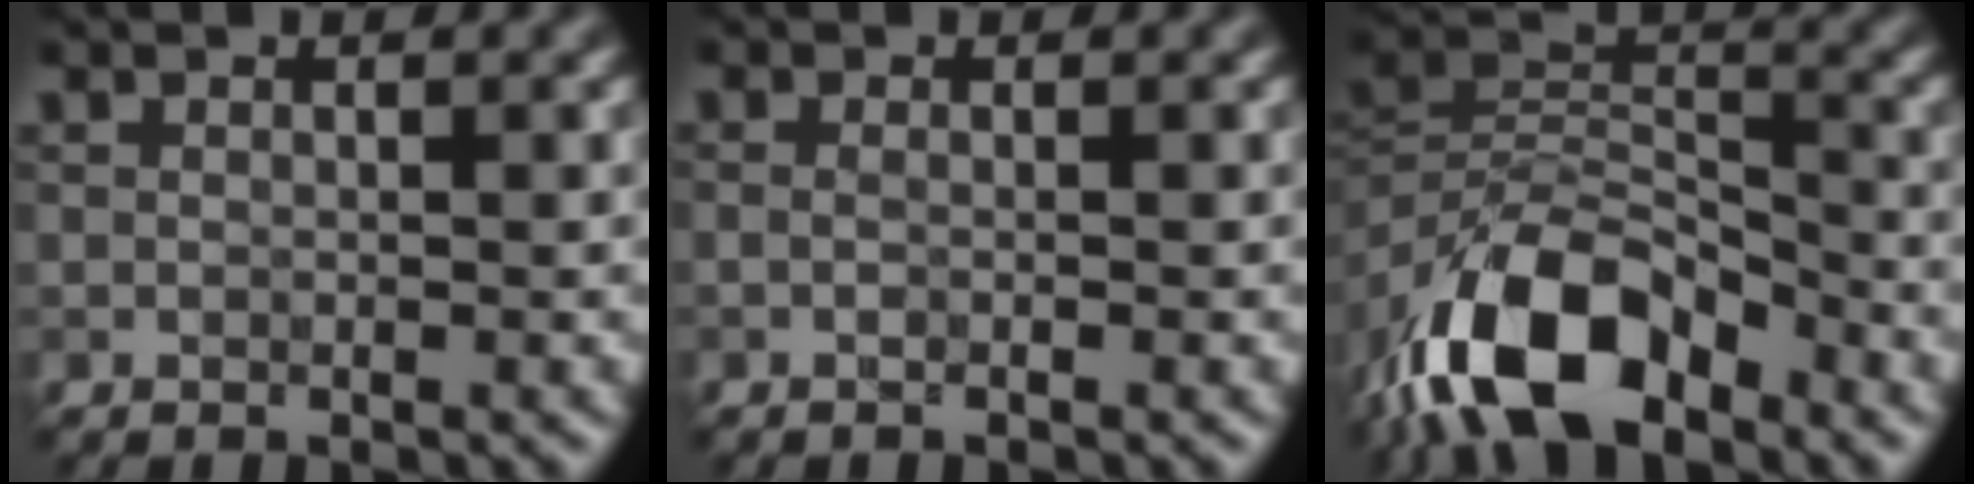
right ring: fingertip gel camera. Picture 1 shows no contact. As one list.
[{"total": 1.0, "force": [0.1, 0.6, 0.9], "torque": [-0.005, -0.010, -0.011]}, {"total": 10.5, "force": [-6.4, 5.0, 6.7], "torque": [-0.121, 0.006, -0.131]}]